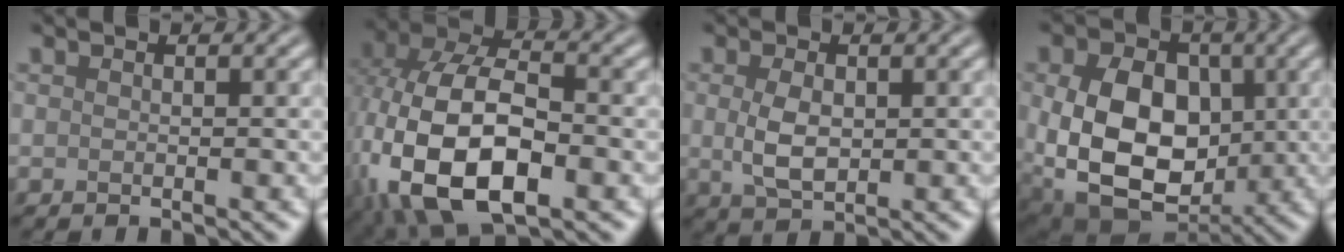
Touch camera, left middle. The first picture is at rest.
{"total": 14.6, "force": [-3.7, 8.5, 11.3], "torque": [-0.236, -0.015, -0.059]}
{"total": 3.3, "force": [0.2, 2.0, 2.6], "torque": [-0.062, 0.000, 0.007]}
{"total": 13.4, "force": [-0.2, 9.5, 9.4], "torque": [-0.167, -0.014, 0.006]}